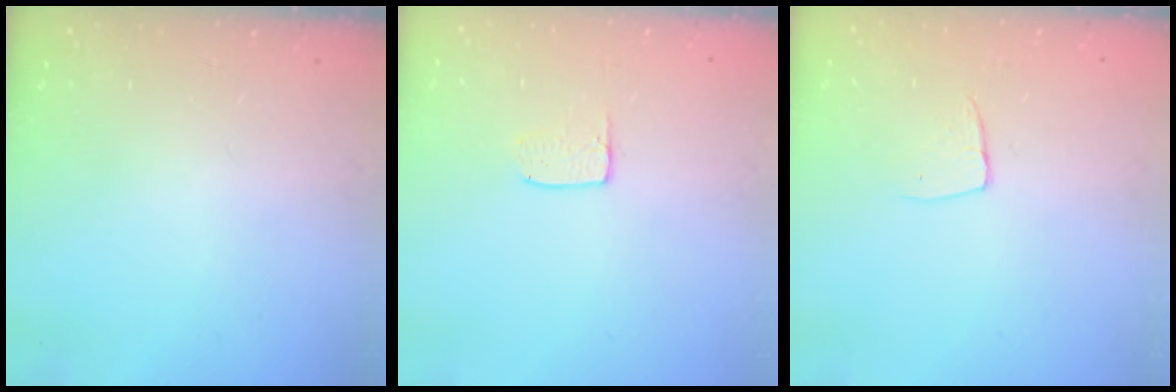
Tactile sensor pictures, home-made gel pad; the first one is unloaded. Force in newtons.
{"total": 3.6, "press": 3.5, "slide": 0.2}
{"total": 5.6, "press": 5.5, "slide": 0.5}